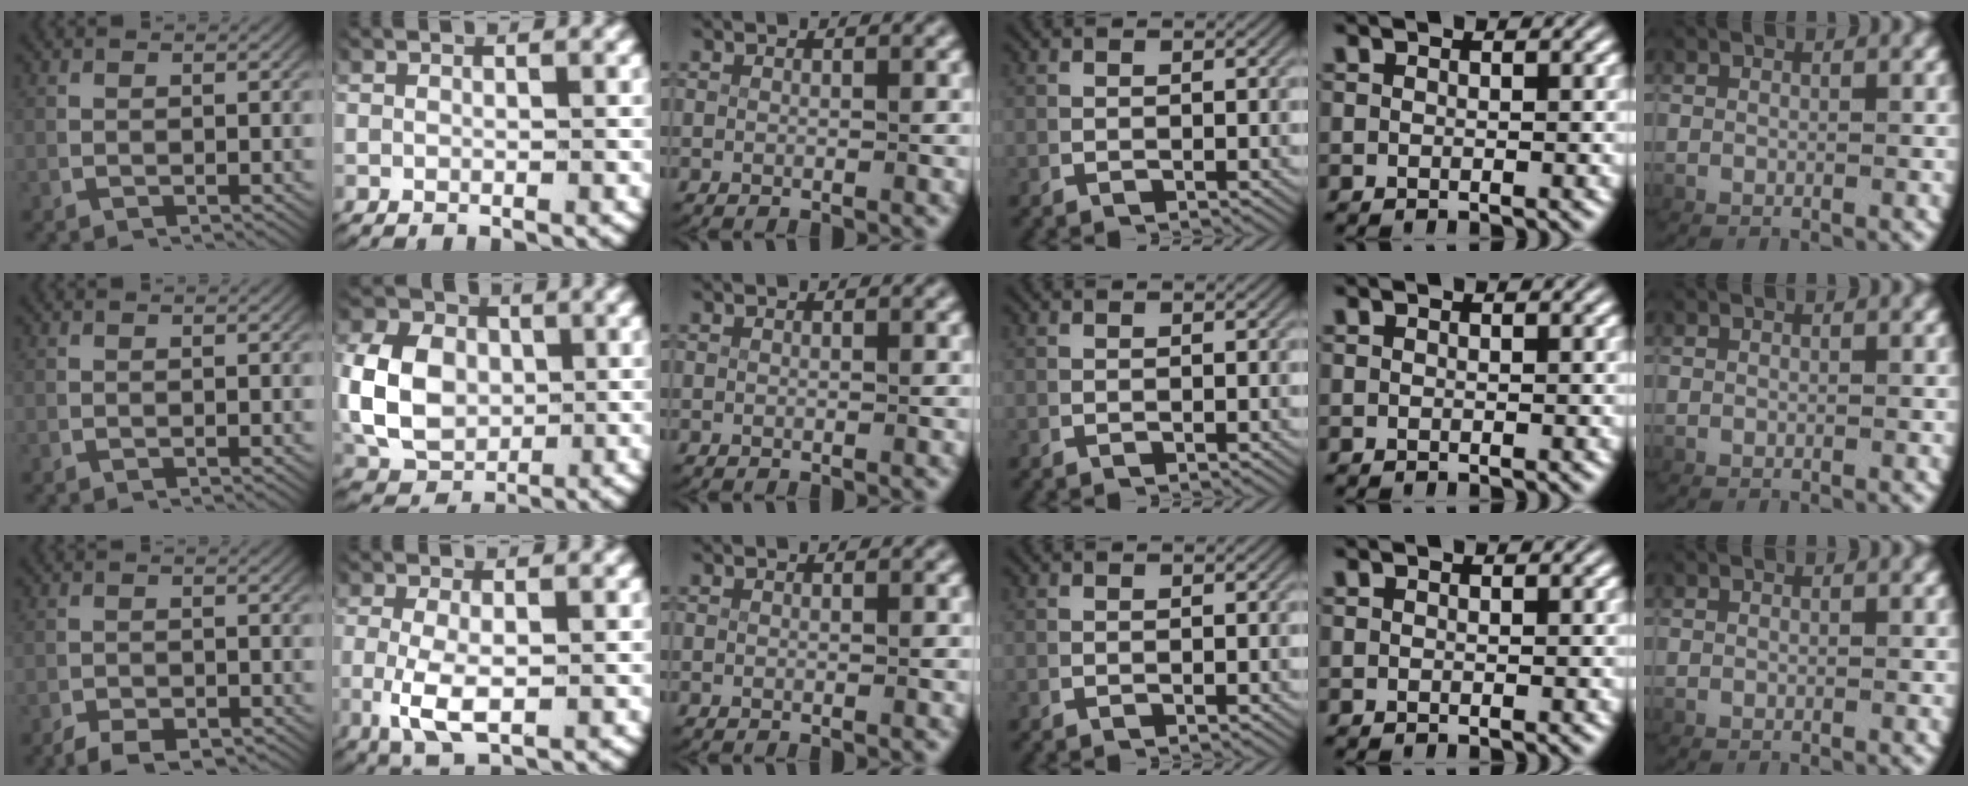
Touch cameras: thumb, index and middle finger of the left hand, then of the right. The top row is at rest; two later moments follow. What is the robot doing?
{"motion": "grasp_and_lifting", "object": "card"}